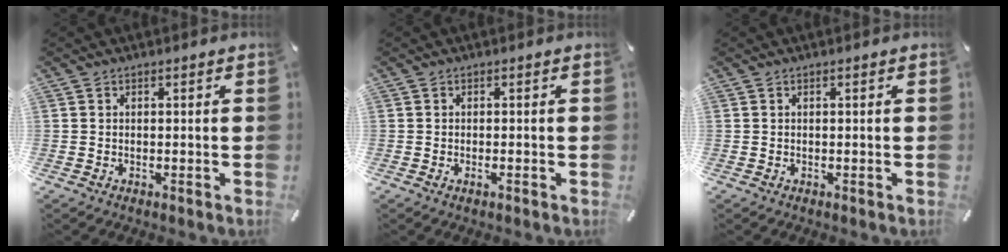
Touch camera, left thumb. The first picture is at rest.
{"total": 0.9, "force": [-0.3, 0.2, 0.8], "torque": [-0.014, -0.004, -0.005]}
{"total": 0.0}